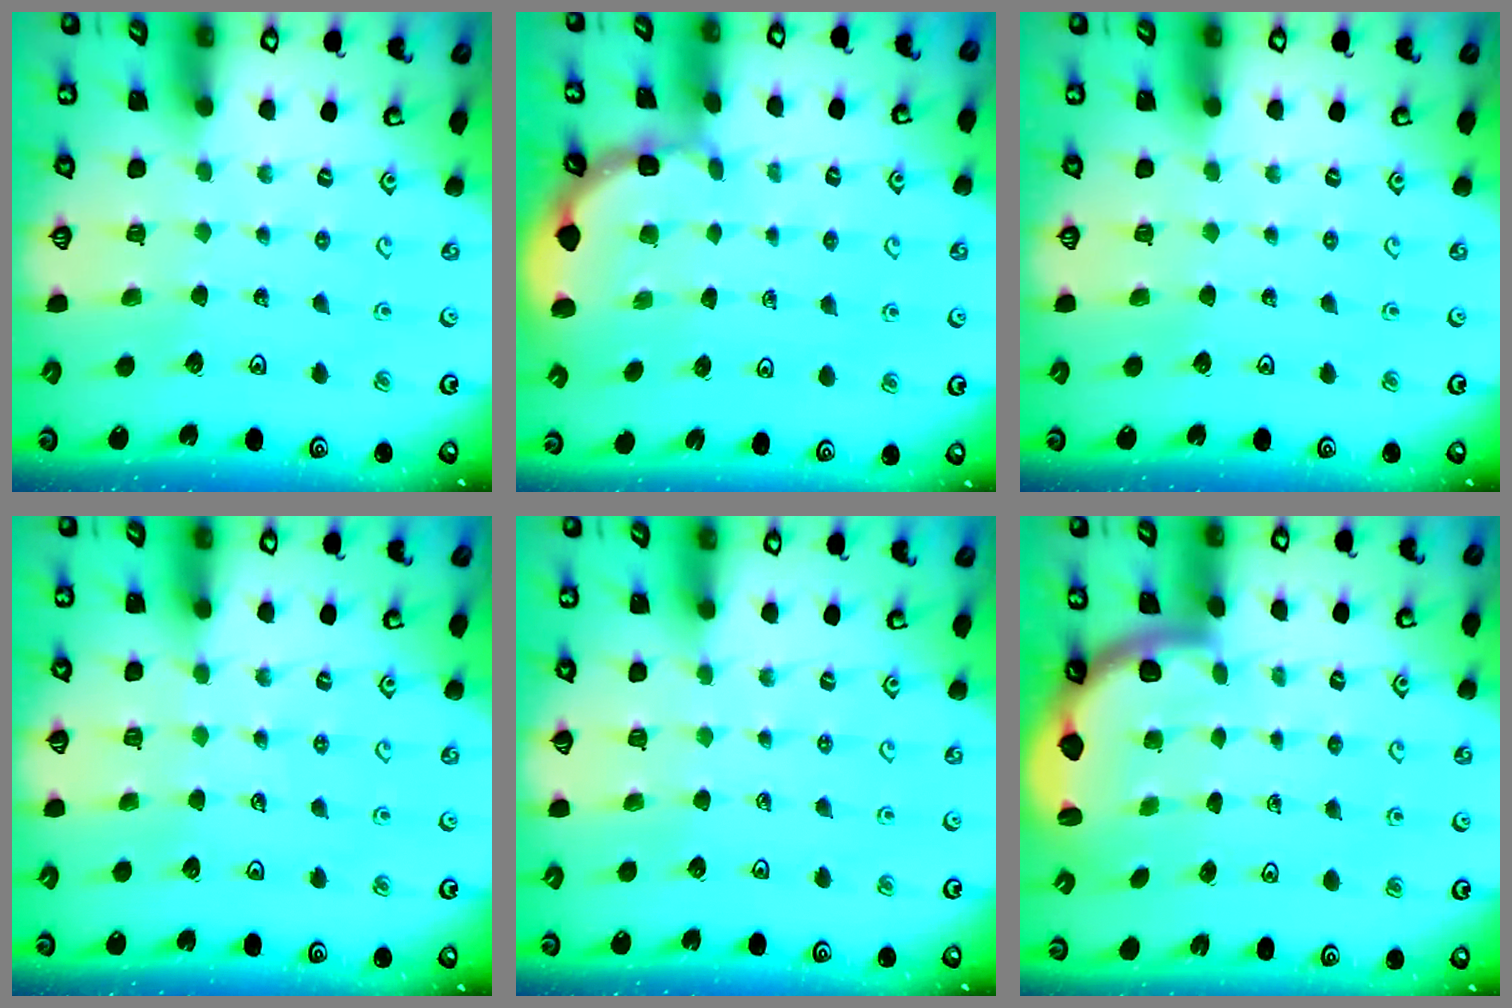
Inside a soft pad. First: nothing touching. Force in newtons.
{"total": 1.5, "press": 1.5, "slide": 0.2}
{"total": 0.0}
{"total": 5.0, "press": 4.8, "slide": 1.3}
{"total": 1.9, "press": 1.9, "slide": 0.3}
{"total": 2.0, "press": 1.9, "slide": 0.5}